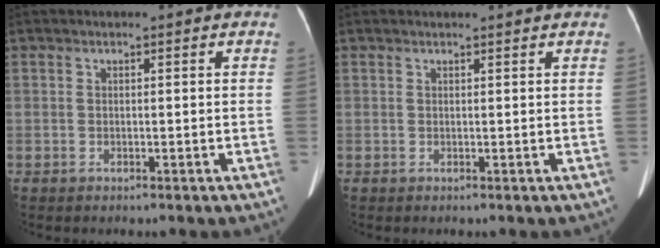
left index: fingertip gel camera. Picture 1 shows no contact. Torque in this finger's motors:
{"motor_torque": [-0.02, -0.22, -0.02, 0.02]}